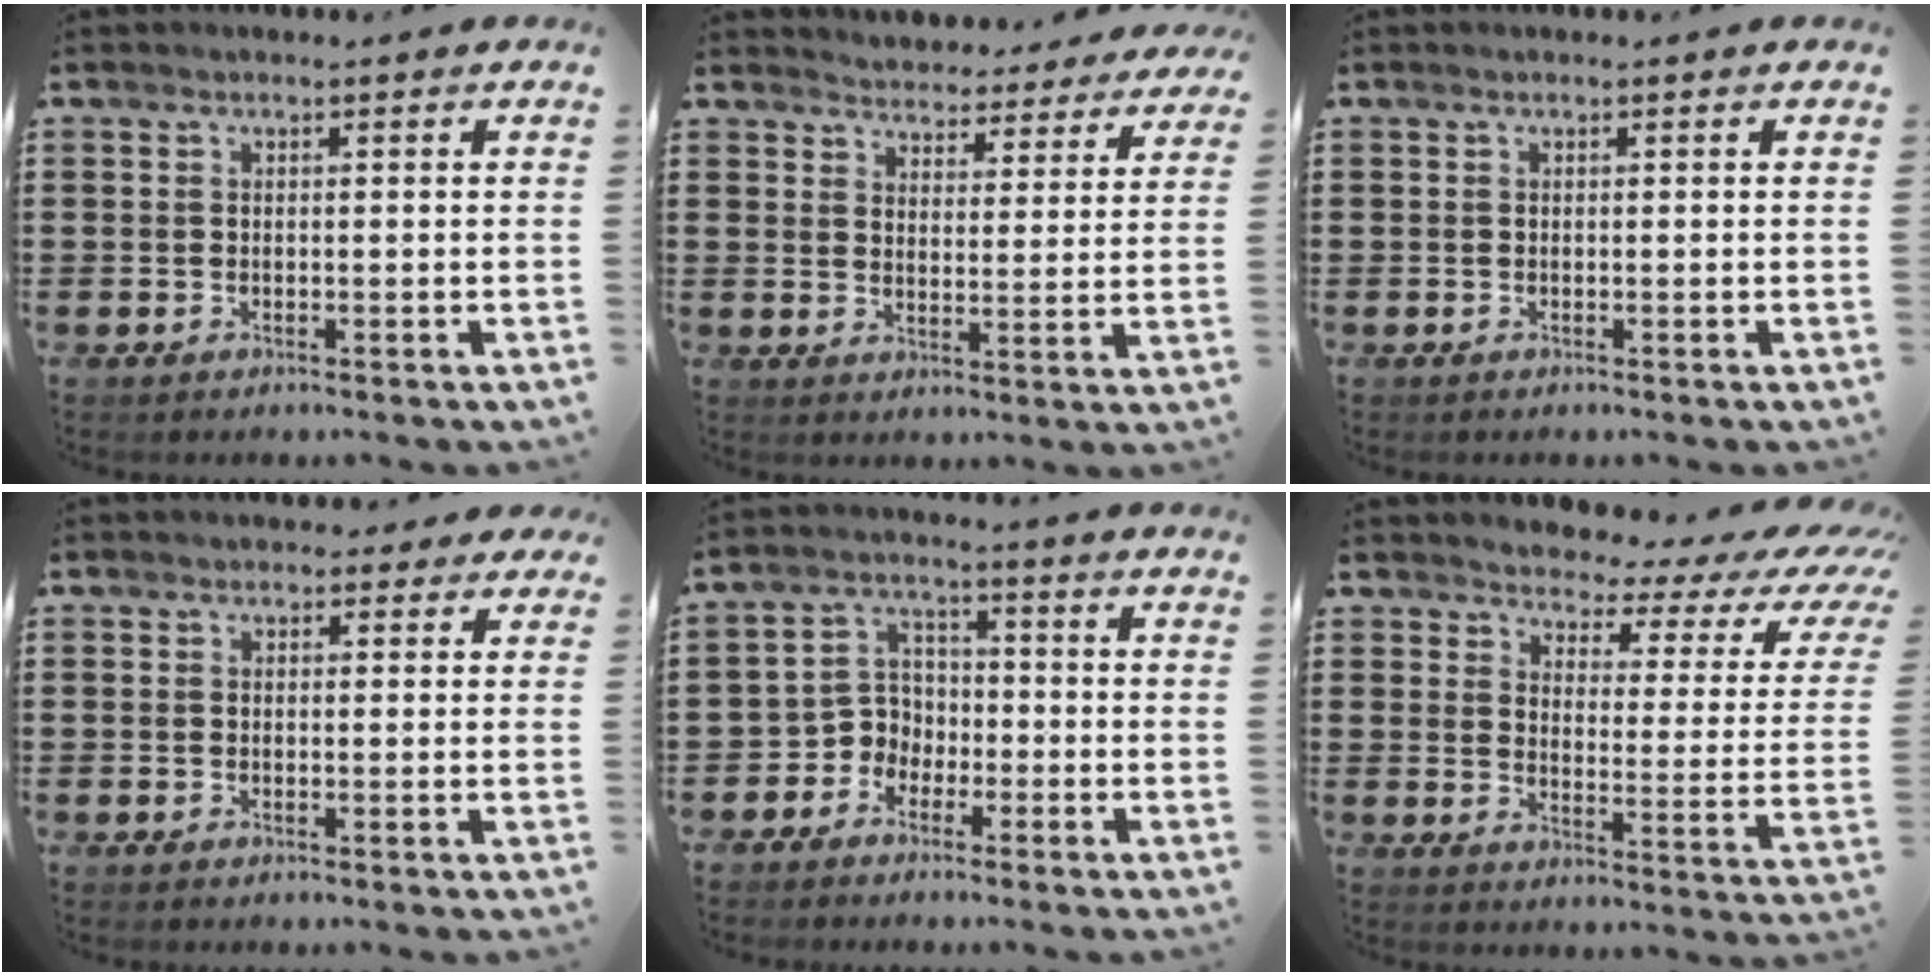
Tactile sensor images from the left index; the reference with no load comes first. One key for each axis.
{"total": 4.0, "fx": 4.0, "fy": 0.2, "fz": -0.4, "tx": -0.007, "ty": -0.032, "tz": 0.067}
{"total": 0.0}
{"total": 1.4, "fx": 1.1, "fy": 0.8, "fz": 0.4, "tx": -0.005, "ty": 0.005, "tz": 0.018}
{"total": 4.6, "fx": -2.9, "fy": 3.4, "fz": 0.6, "tx": -0.031, "ty": 0.005, "tz": -0.065}
{"total": 3.2, "fx": 2.7, "fy": 1.2, "fz": 1.1, "tx": -0.036, "ty": -0.024, "tz": 0.037}